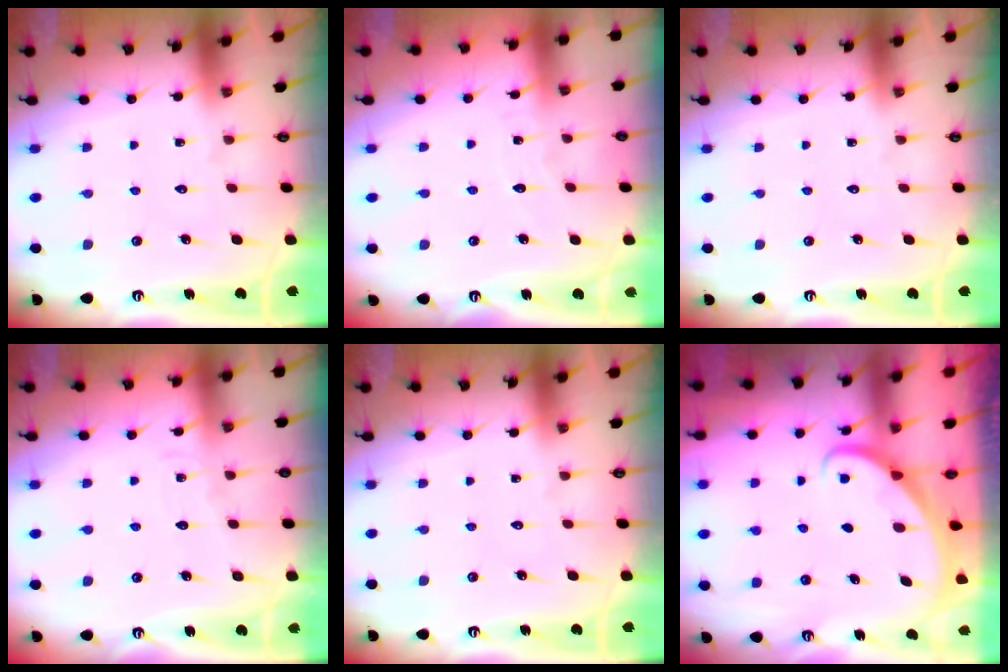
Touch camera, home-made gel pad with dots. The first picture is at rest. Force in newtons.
{"total": 3.4, "press": 3.4, "slide": 0.2}
{"total": 0.0}
{"total": 4.6, "press": 4.6, "slide": 0.3}
{"total": 0.0}
{"total": 2.3, "press": 2.3, "slide": 0.1}